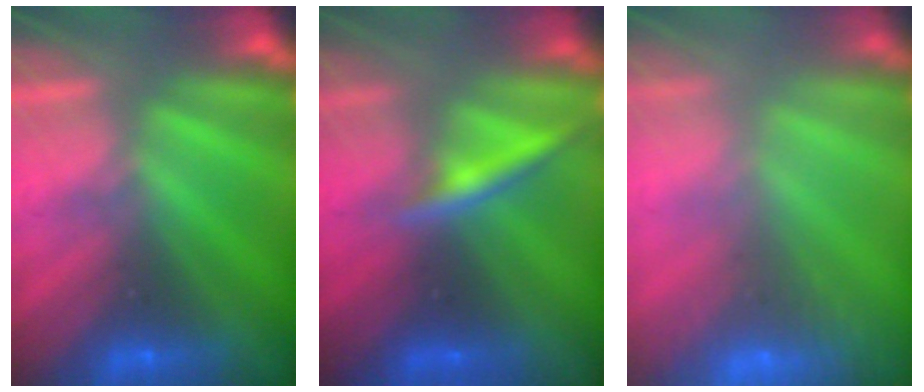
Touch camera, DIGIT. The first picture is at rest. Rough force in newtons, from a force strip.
{"total": 2.4}
{"total": 6.3}